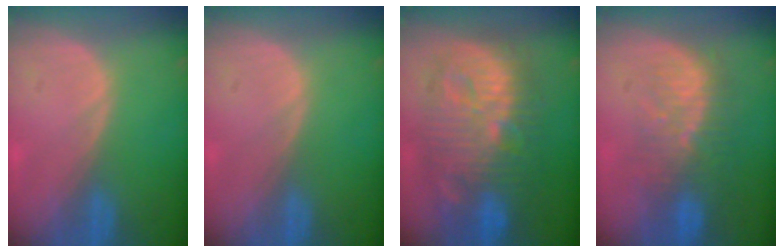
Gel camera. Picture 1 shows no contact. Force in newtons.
{"total": 0.0}
{"total": 13.5, "press": 13.4, "slide": 1.4}
{"total": 9.6, "press": 8.4, "slide": 4.6}